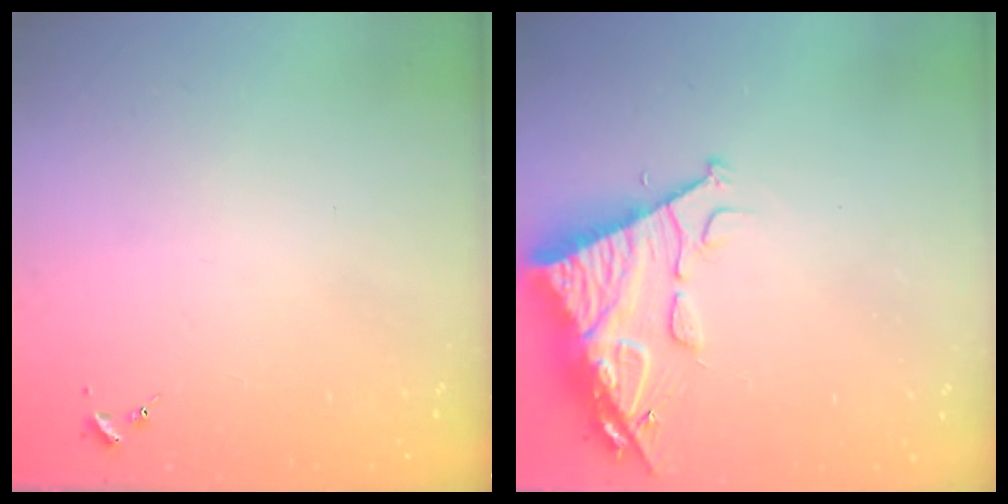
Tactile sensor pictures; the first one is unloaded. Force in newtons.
{"total": 15.2, "press": 15.1, "slide": 1.4}